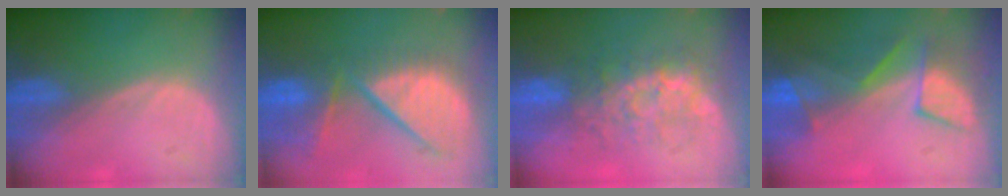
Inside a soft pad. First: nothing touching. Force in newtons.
{"total": 11.5, "press": 10.4, "slide": 5.0}
{"total": 7.6, "press": 7.3, "slide": 1.9}
{"total": 8.0, "press": 7.4, "slide": 3.2}